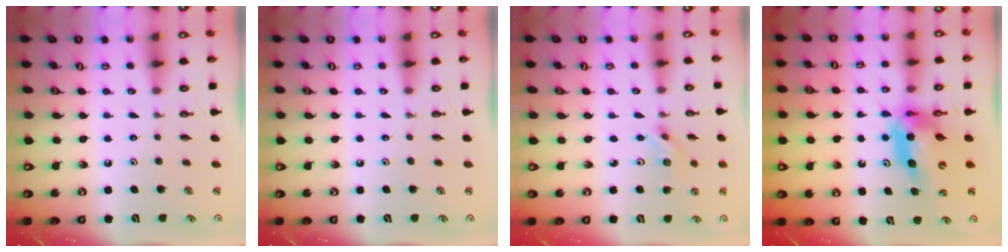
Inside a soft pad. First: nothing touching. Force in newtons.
{"total": 0.0}
{"total": 2.9, "press": 2.8, "slide": 0.8}
{"total": 11.3, "press": 11.3, "slide": 1.2}